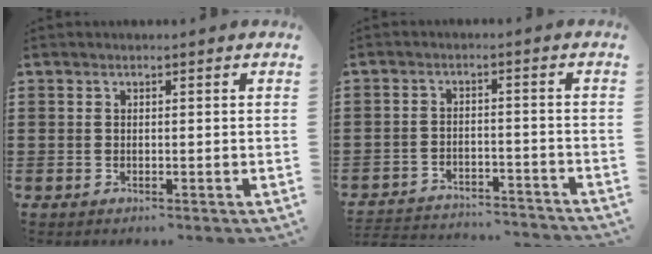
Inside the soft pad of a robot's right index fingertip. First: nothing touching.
{"total": 3.5, "force": [-3.5, 0.3, 0.3], "torque": [-0.011, 0.002, -0.074]}